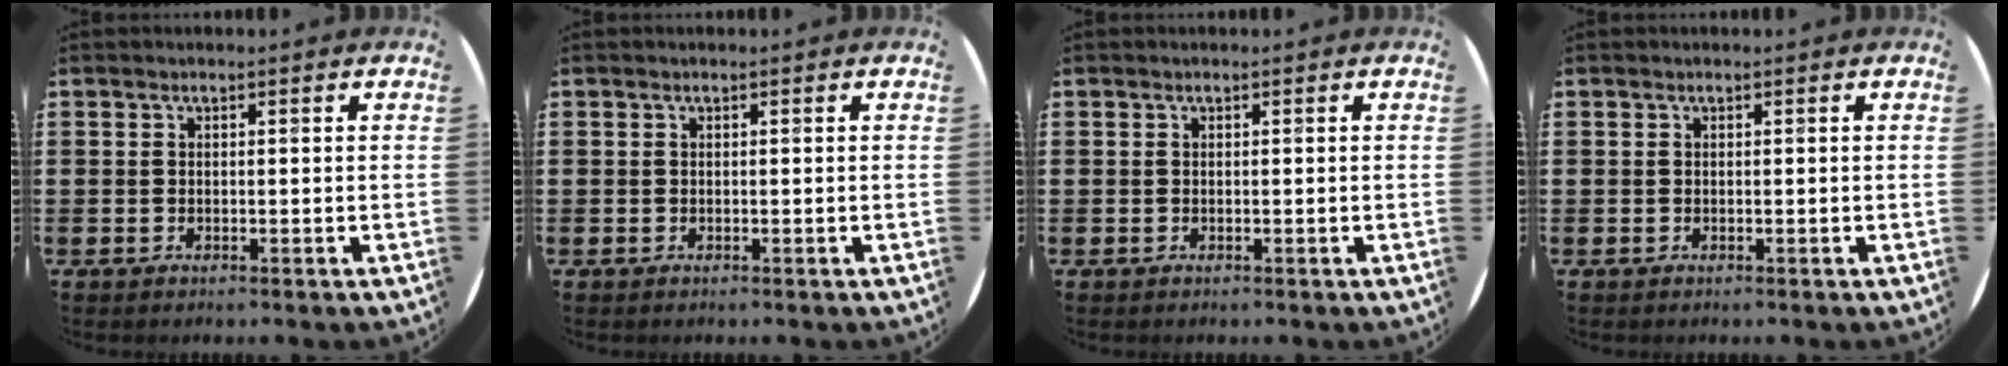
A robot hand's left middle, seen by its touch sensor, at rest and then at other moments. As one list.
[{"total": 0.0}, {"total": 0.0}, {"total": 0.0}]